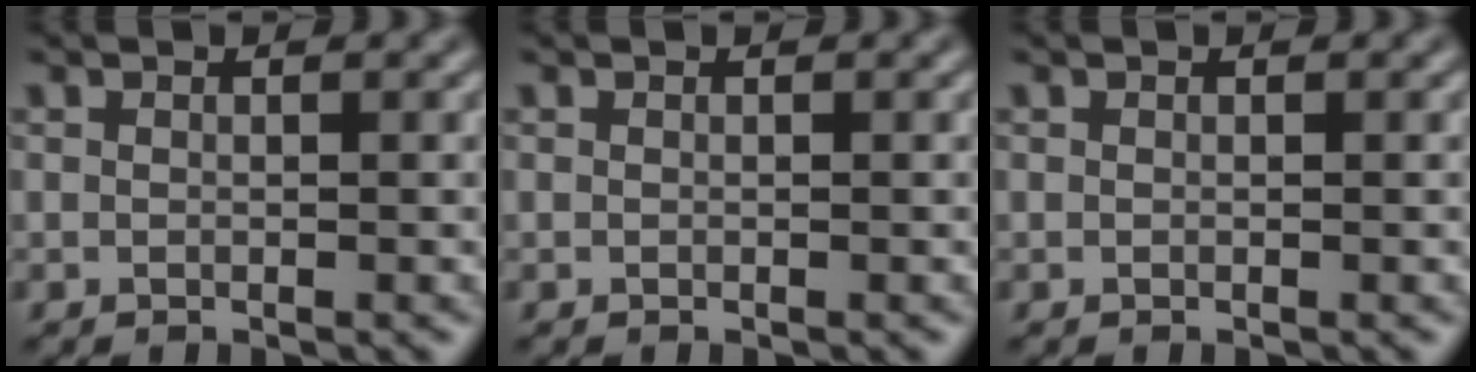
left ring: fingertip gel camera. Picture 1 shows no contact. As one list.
[{"total": 0.0}, {"total": 0.0}]